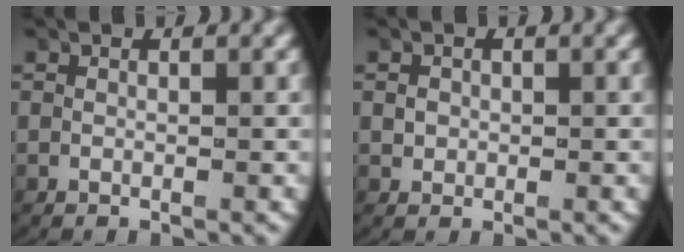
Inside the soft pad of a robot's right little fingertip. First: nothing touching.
{"total": 0.9, "force": [0.0, 0.8, 0.4], "torque": [-0.012, 0.002, 0.002]}